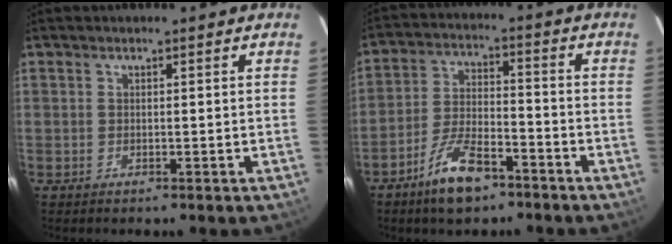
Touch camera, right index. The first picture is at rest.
{"total": 10.7, "force": [-7.5, 3.8, 6.7], "torque": [-0.139, 0.005, -0.132]}